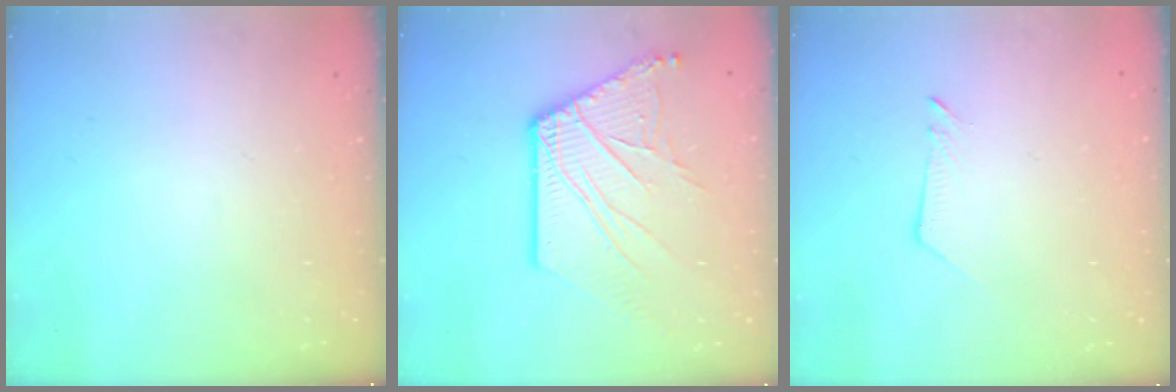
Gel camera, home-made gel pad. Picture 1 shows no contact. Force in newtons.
{"total": 13.2, "press": 13.1, "slide": 1.6}
{"total": 3.7, "press": 3.7, "slide": 0.3}